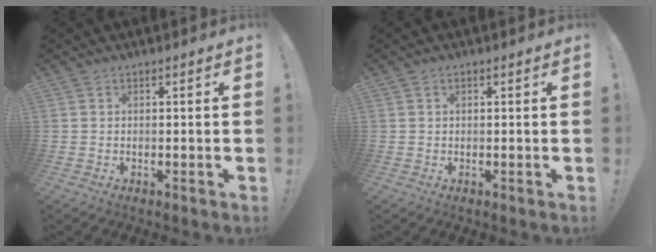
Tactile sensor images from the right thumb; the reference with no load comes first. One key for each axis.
{"total": 0.6, "fx": 0.3, "fy": 0.4, "fz": 0.4, "tx": -0.005, "ty": 0.000, "tz": 0.004}